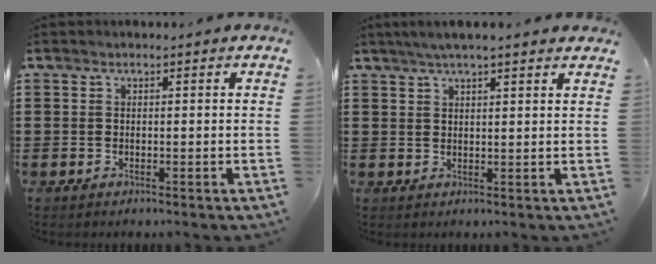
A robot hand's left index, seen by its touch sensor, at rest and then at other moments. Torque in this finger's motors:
{"motor_torque": [2.14, 0.00, 0.27, 0.09]}